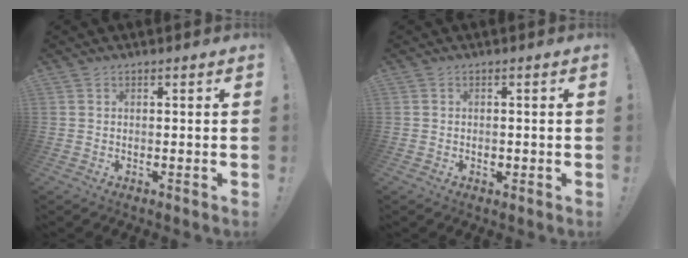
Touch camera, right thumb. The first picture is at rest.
{"total": 1.0, "force": [-0.4, 0.7, 0.5], "torque": [0.001, -0.002, -0.010]}